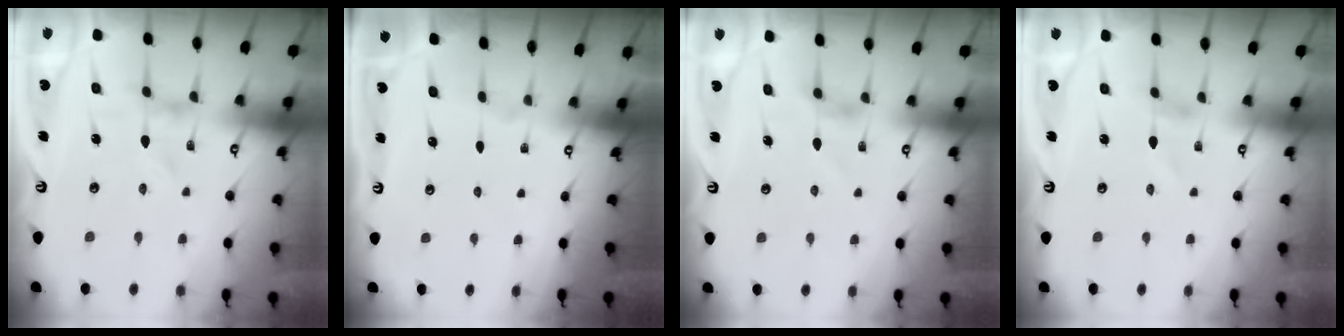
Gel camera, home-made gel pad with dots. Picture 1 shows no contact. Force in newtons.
{"total": 0.0}
{"total": 3.0, "press": 3.0, "slide": 0.4}
{"total": 1.0, "press": 1.0, "slide": 0.1}